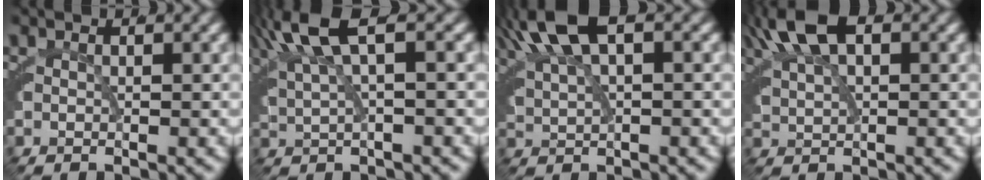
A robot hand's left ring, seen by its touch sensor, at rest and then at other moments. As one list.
[{"total": 6.3, "force": [3.6, 1.9, 4.8], "torque": [-0.087, 0.018, 0.055]}, {"total": 5.7, "force": [3.5, 2.0, 4.0], "torque": [-0.088, 0.012, 0.060]}, {"total": 4.5, "force": [2.9, 1.6, 3.1], "torque": [-0.079, 0.006, 0.052]}]